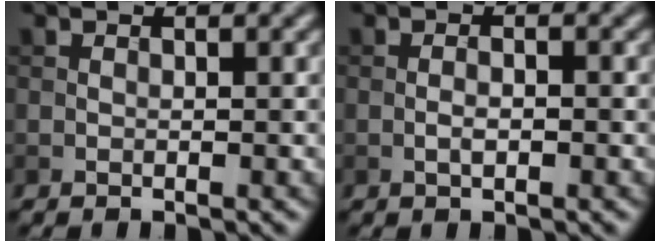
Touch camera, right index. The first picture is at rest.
{"total": 1.4, "force": [-0.4, 0.5, 1.2], "torque": [-0.025, 0.001, -0.010]}